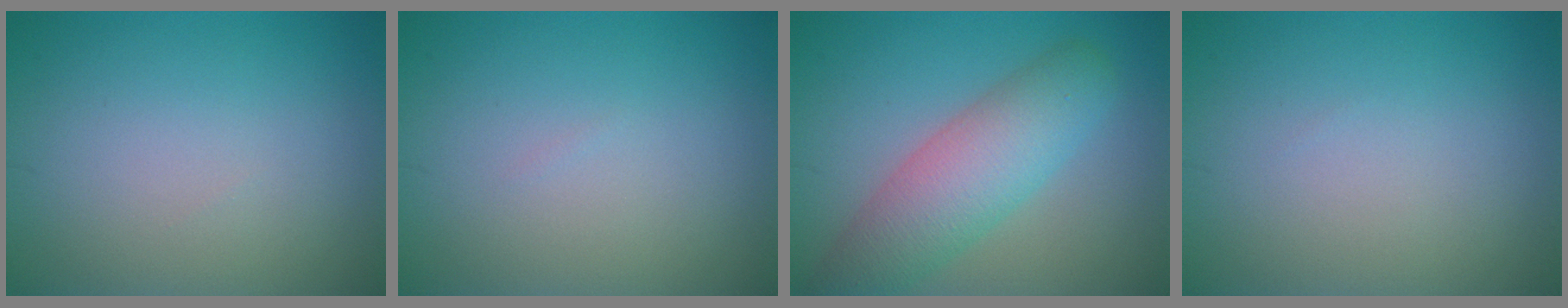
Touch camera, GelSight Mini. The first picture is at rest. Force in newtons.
{"total": 0.0}
{"total": 6.4, "press": 6.4, "slide": 0.3}
{"total": 0.0}